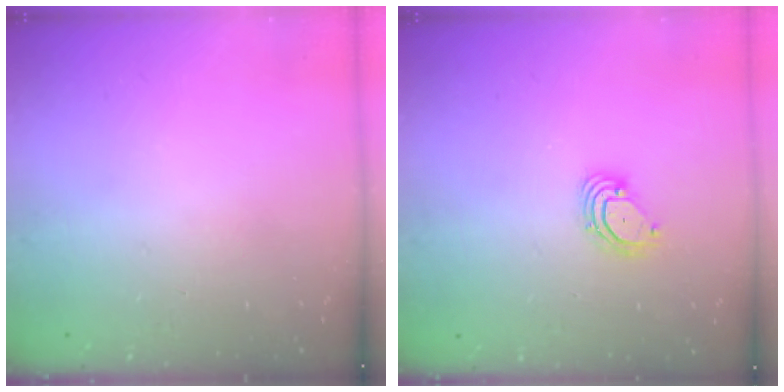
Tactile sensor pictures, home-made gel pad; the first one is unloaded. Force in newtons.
{"total": 3.2, "press": 3.2, "slide": 0.3}